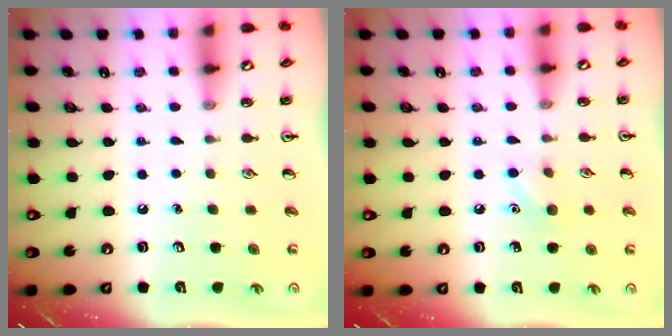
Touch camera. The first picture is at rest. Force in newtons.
{"total": 6.9, "press": 6.6, "slide": 2.1}